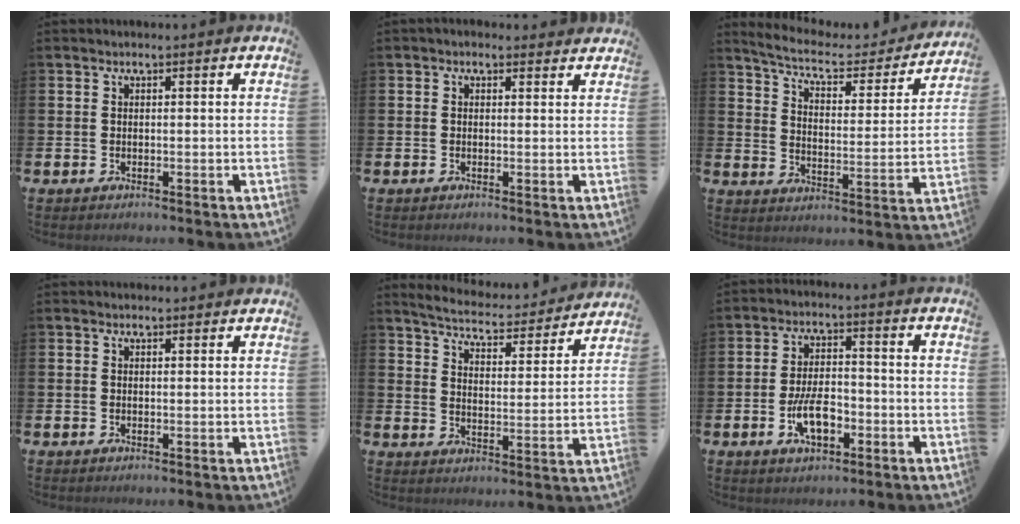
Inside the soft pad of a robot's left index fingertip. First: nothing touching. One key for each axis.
{"total": 0.8, "fx": 0.6, "fy": 0.5, "fz": 0.2, "tx": -0.003, "ty": 0.007, "tz": 0.009}
{"total": 6.9, "fx": 6.1, "fy": 1.7, "fz": 2.7, "tx": -0.075, "ty": -0.045, "tz": 0.096}
{"total": 0.5, "fx": 0.5, "fy": 0.2, "fz": 0.1, "tx": 0.008, "ty": -0.003, "tz": 0.007}
{"total": 5.6, "fx": 5.5, "fy": 0.4, "fz": 1.1, "tx": -0.046, "ty": -0.044, "tz": 0.091}
{"total": 6.0, "fx": -2.2, "fy": 2.9, "fz": 4.8, "tx": -0.086, "ty": 0.005, "tz": -0.042}